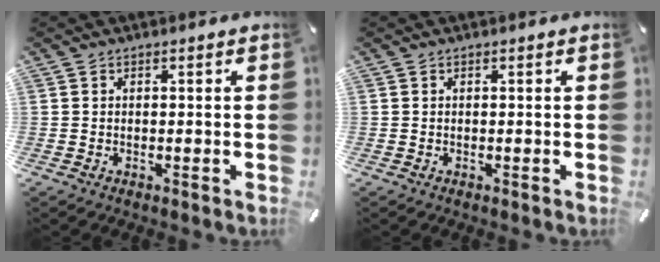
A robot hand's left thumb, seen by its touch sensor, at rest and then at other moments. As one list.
[{"total": 0.0}]